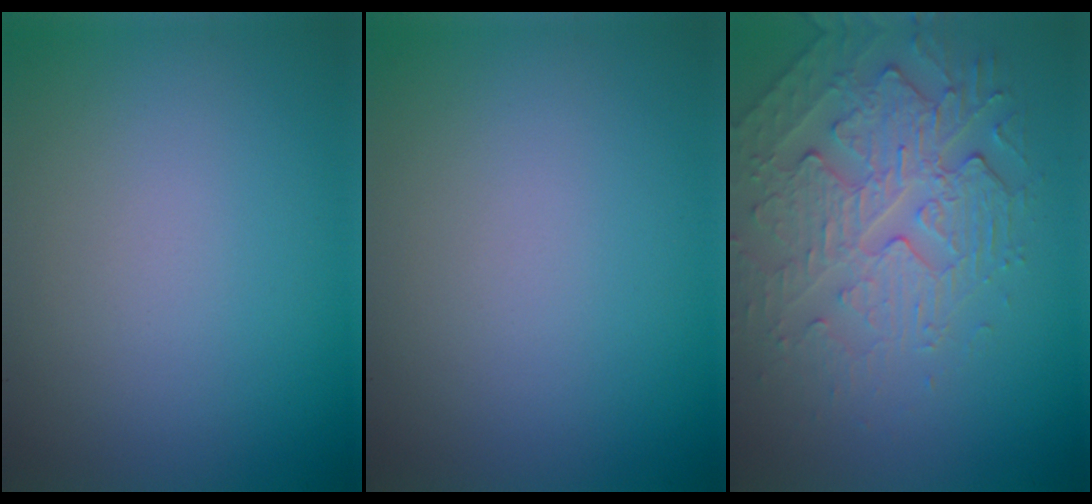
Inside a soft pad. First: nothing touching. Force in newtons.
{"total": 0.0}
{"total": 4.5, "press": 4.1, "slide": 1.8}